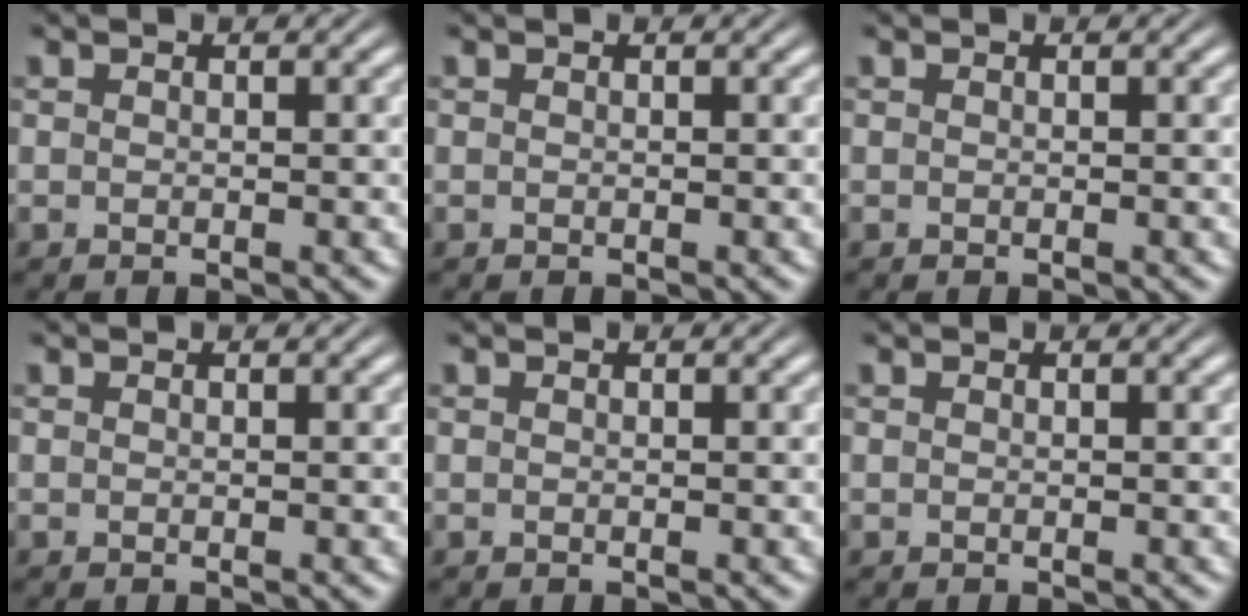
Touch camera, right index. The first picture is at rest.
{"total": 0.0}
{"total": 0.0}
{"total": 0.0}
{"total": 0.0}
{"total": 0.0}